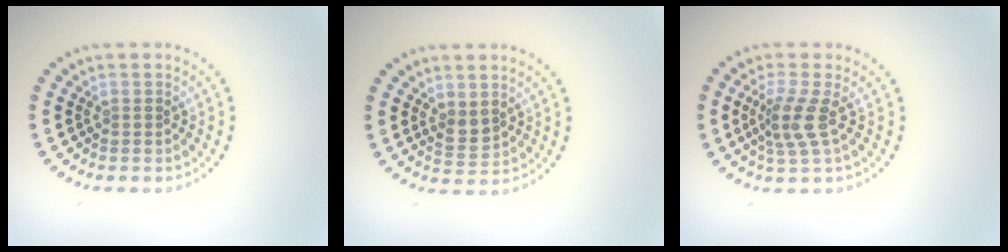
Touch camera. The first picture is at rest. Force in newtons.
{"total": 1.6, "press": 1.4, "slide": 0.7}
{"total": 2.8, "press": 2.2, "slide": 1.8}